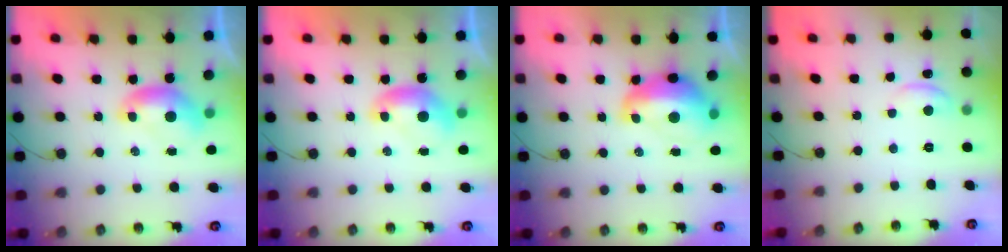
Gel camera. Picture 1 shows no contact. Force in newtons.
{"total": 0.0}
{"total": 5.5, "press": 5.4, "slide": 0.8}
{"total": 0.6, "press": 0.1, "slide": 0.5}